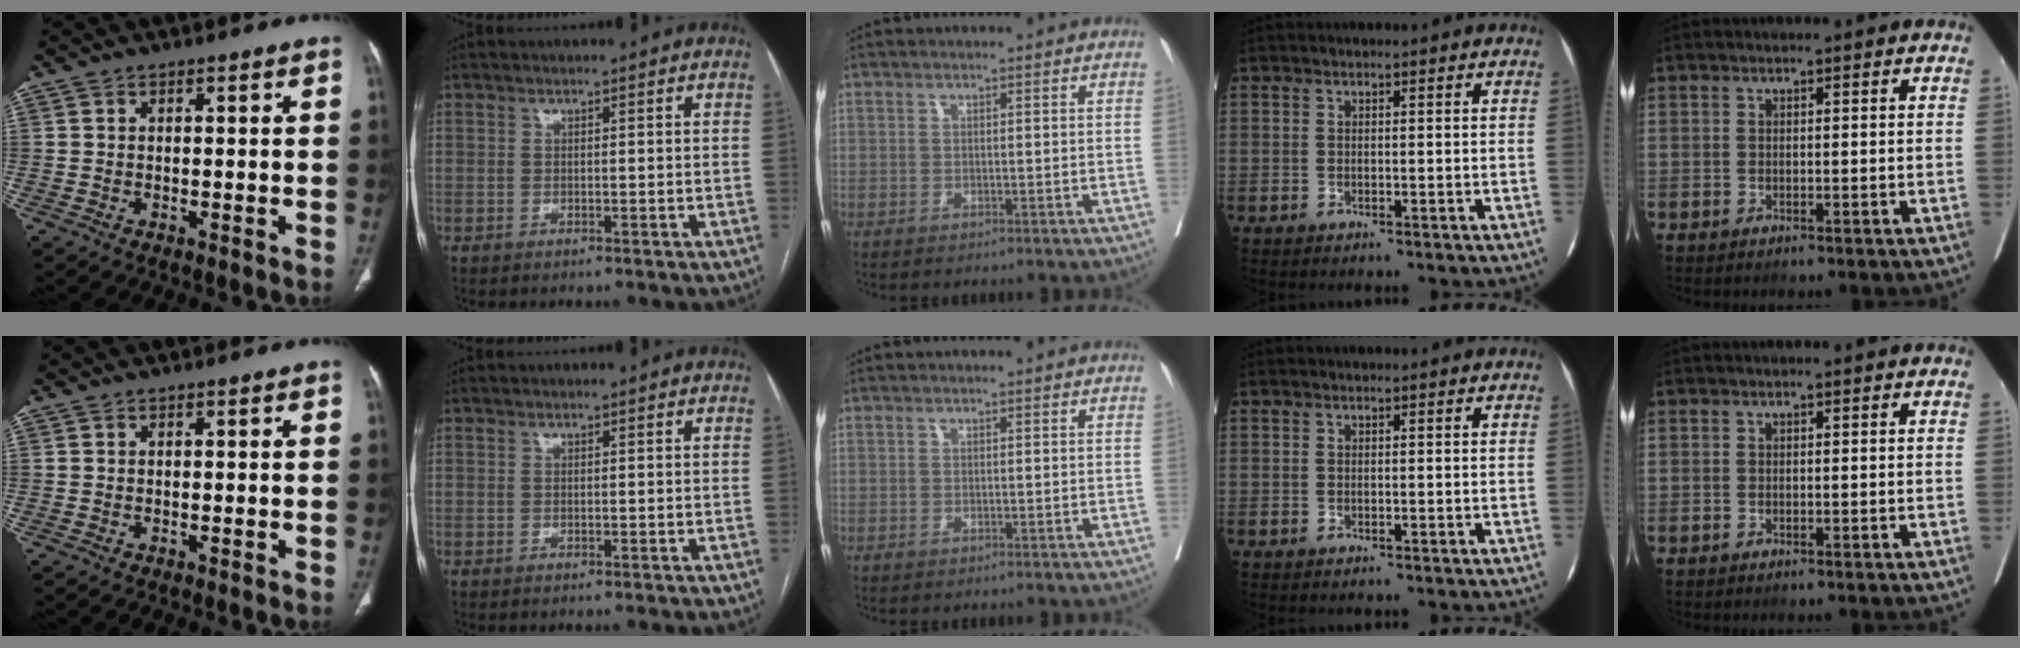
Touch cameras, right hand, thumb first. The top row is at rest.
{}